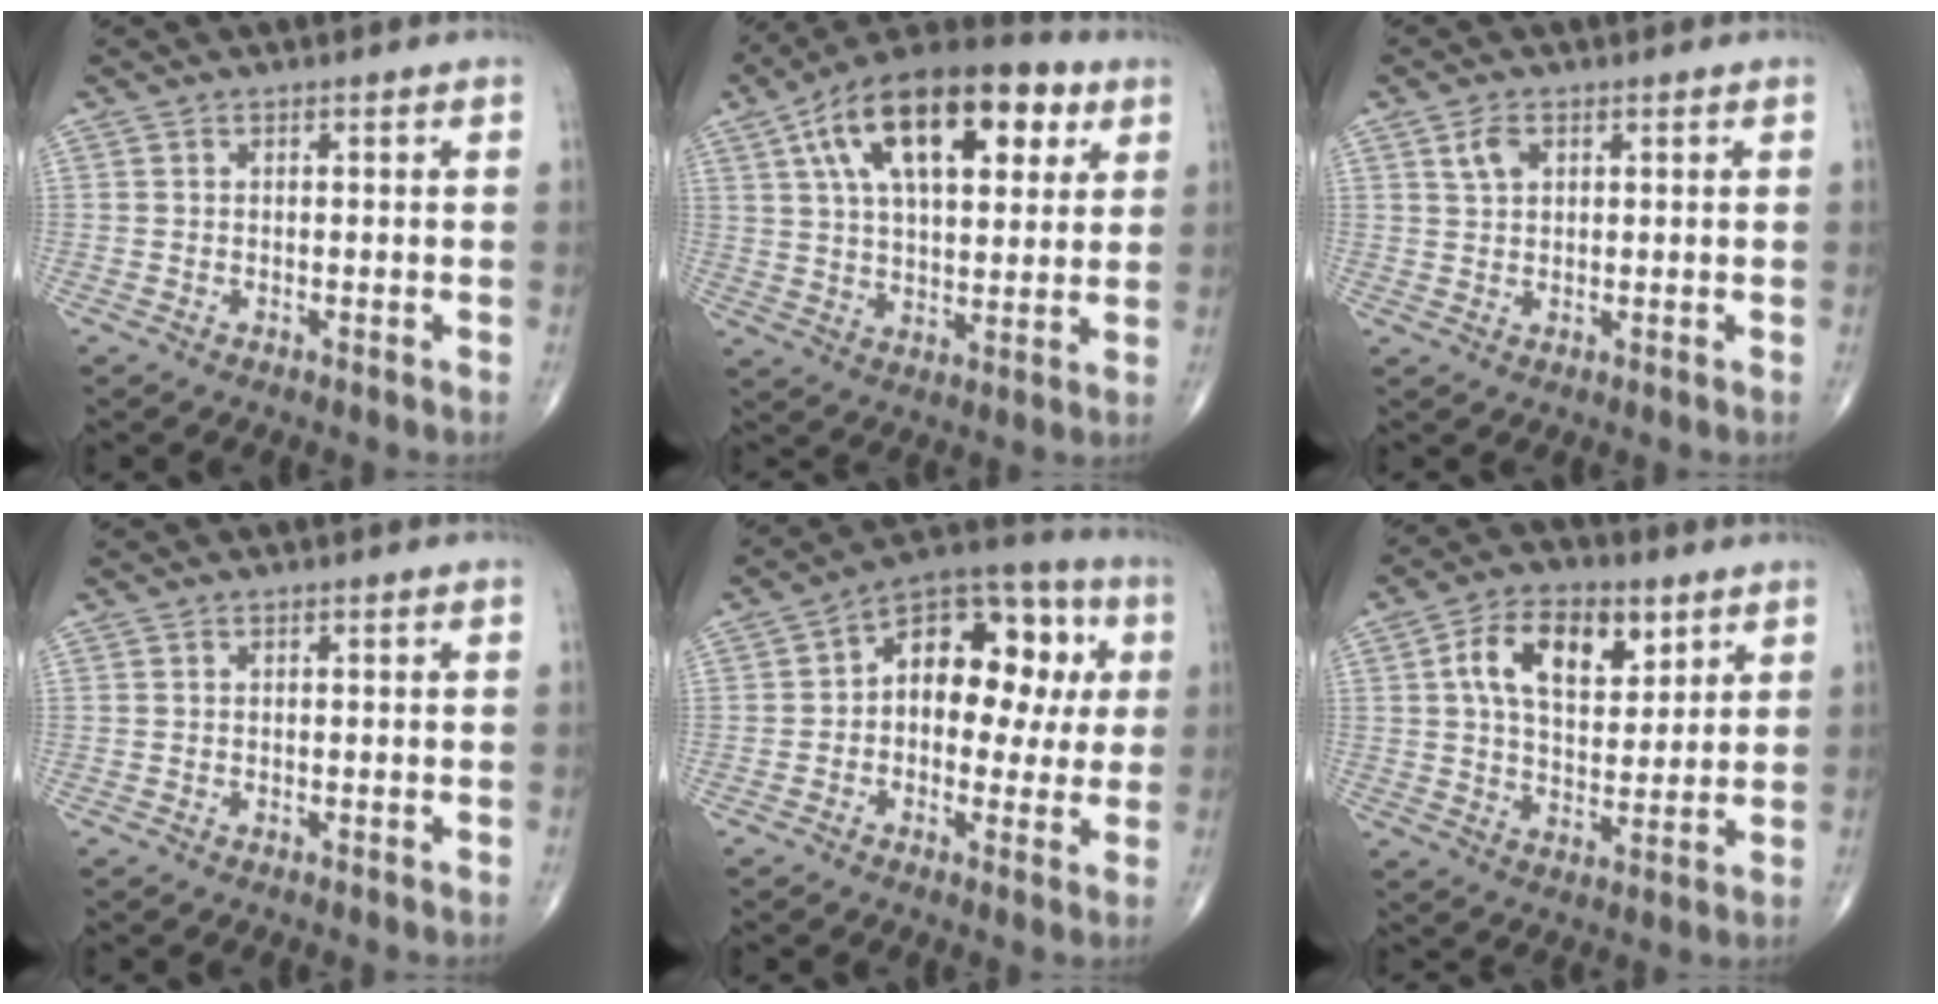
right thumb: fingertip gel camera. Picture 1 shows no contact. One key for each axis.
{"total": 23.2, "fx": 9.1, "fy": 11.3, "fz": 18.0, "tx": -0.281, "ty": 0.004, "tz": 0.146}
{"total": 3.2, "fx": 1.5, "fy": 2.0, "fz": 2.1, "tx": -0.037, "ty": -0.001, "tz": 0.030}
{"total": 0.0}
{"total": 16.6, "fx": 2.2, "fy": 10.5, "fz": 12.7, "tx": -0.127, "ty": 0.039, "tz": 0.022}
{"total": 13.7, "fx": 5.2, "fy": 7.9, "fz": 9.9, "tx": -0.138, "ty": -0.011, "tz": 0.090}